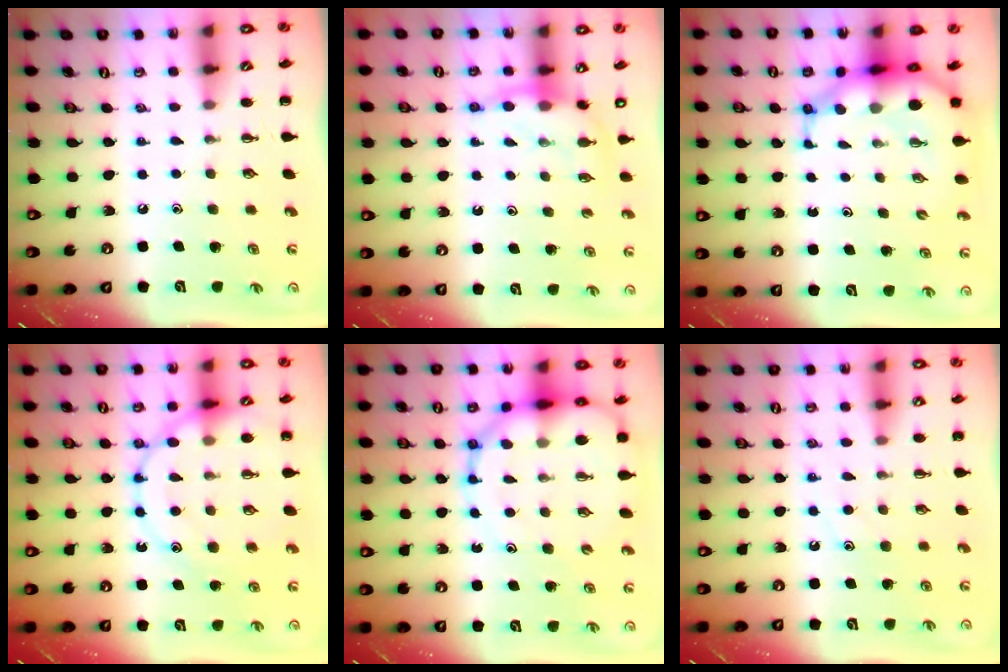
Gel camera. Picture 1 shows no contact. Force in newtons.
{"total": 8.1, "press": 8.0, "slide": 1.1}
{"total": 8.9, "press": 8.5, "slide": 2.7}
{"total": 18.2, "press": 18.1, "slide": 2.0}
{"total": 15.5, "press": 15.0, "slide": 3.9}
{"total": 8.4, "press": 8.4, "slide": 1.0}